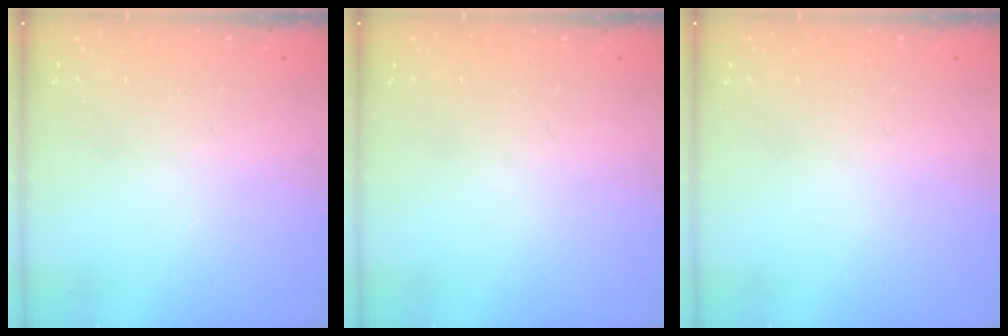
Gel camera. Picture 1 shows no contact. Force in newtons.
{"total": 0.0}
{"total": 0.0}